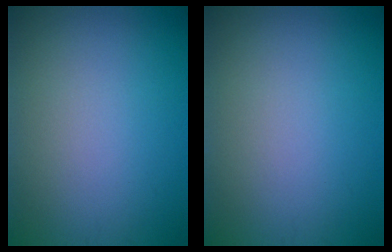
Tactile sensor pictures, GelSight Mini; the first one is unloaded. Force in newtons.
{"total": 0.0}